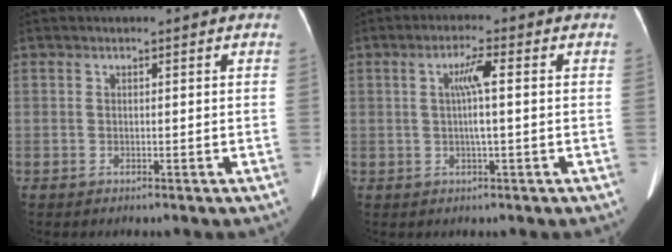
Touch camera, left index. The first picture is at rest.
{"total": 4.2, "force": [0.5, 0.0, 4.2], "torque": [-0.079, 0.010, 0.009]}